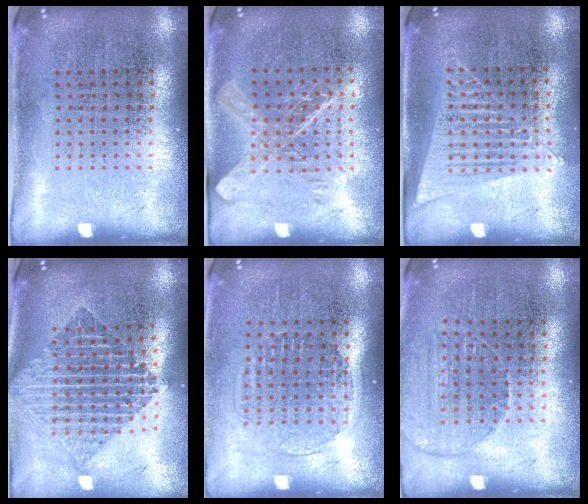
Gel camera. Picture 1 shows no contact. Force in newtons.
{"total": 1.5, "press": 1.3, "slide": 0.8}
{"total": 1.2, "press": 1.2, "slide": 0.4}
{"total": 2.2, "press": 1.7, "slide": 1.4}
{"total": 1.4, "press": 1.2, "slide": 0.6}
{"total": 1.4, "press": 1.3, "slide": 0.3}